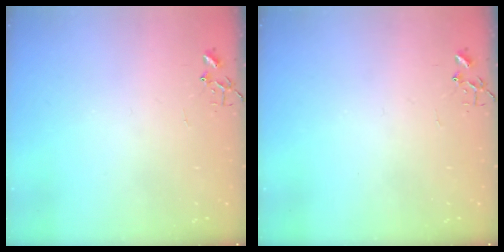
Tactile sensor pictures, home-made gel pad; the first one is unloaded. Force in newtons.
{"total": 0.0}